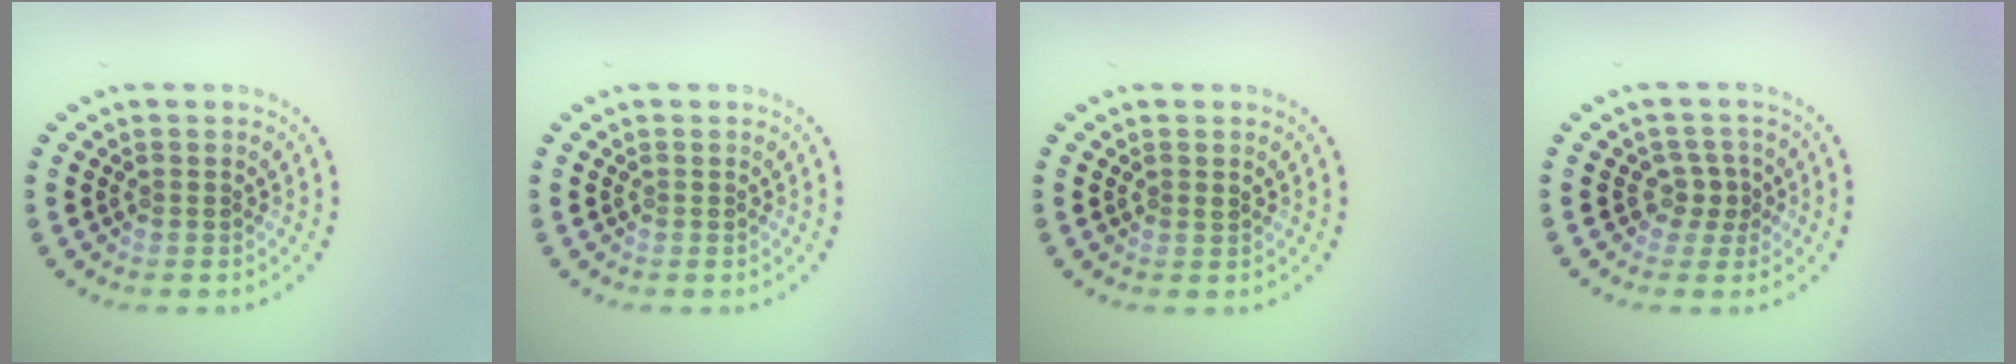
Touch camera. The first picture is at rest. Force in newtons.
{"total": 0.0}
{"total": 0.7, "press": 0.7, "slide": 0.1}
{"total": 1.9, "press": 1.5, "slide": 1.1}